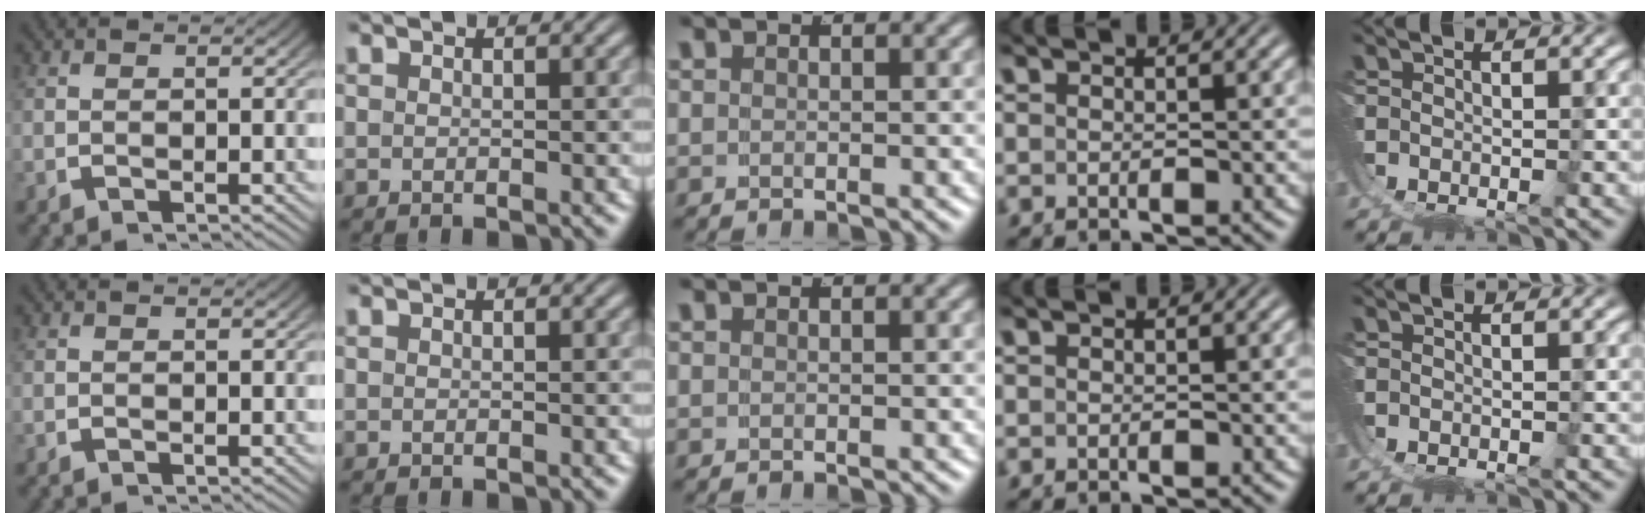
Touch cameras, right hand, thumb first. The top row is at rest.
{}